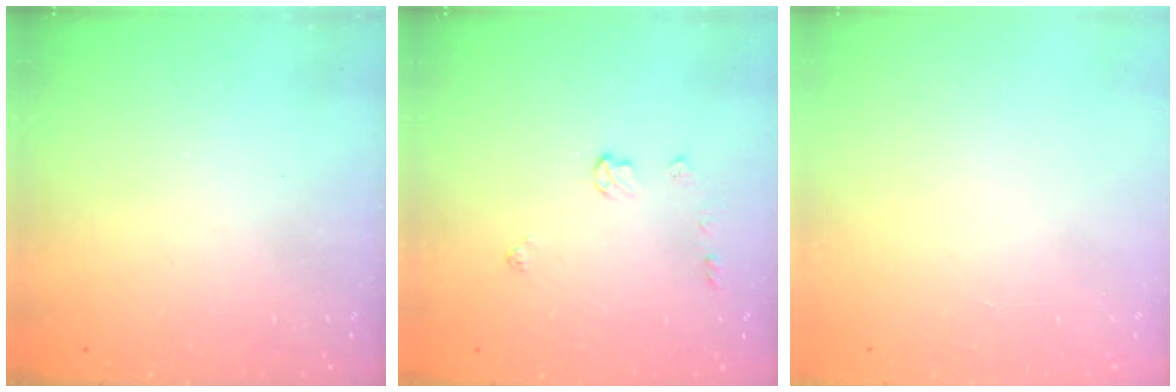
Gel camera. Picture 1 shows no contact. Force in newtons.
{"total": 5.9, "press": 5.9, "slide": 0.4}
{"total": 0.0}